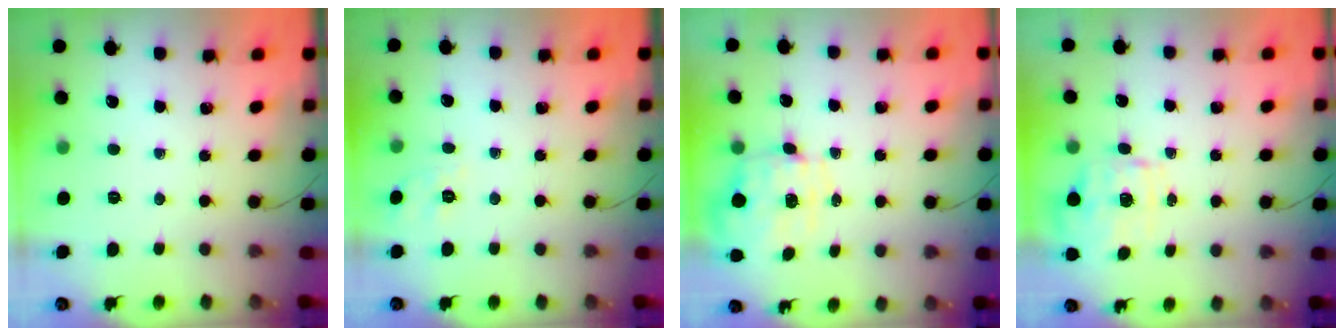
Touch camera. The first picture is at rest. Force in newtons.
{"total": 1.8, "press": 0.5, "slide": 1.7}
{"total": 1.0, "press": 0.9, "slide": 0.5}
{"total": 1.8, "press": 1.7, "slide": 0.5}